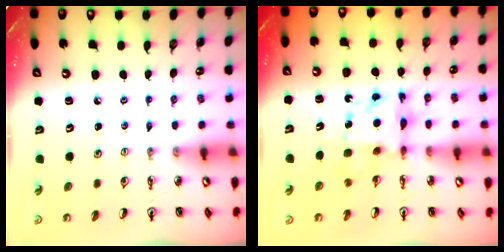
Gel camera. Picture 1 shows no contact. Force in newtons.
{"total": 6.7, "press": 6.7, "slide": 0.4}